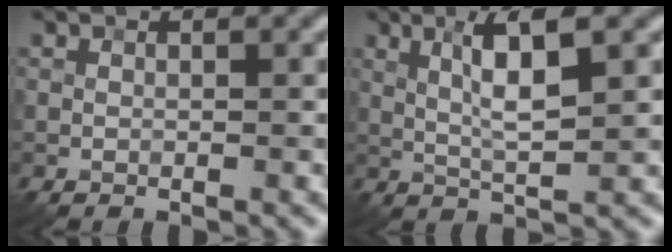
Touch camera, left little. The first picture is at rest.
{"total": 4.6, "force": [1.4, 0.6, 4.4], "torque": [-0.086, 0.003, 0.029]}